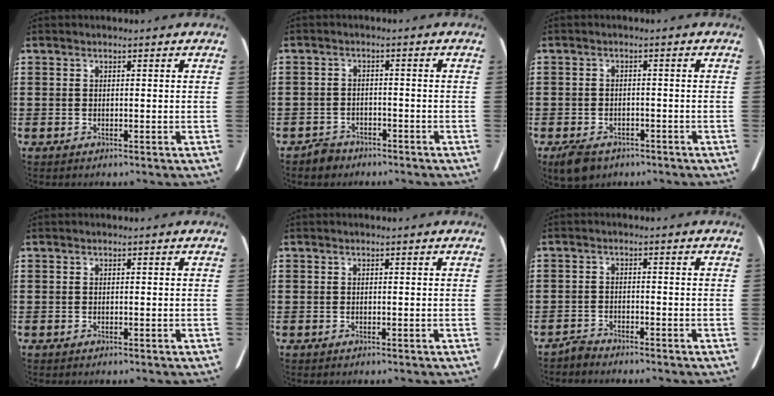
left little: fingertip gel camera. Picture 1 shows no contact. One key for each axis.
{"total": 2.2, "fx": -2.1, "fy": 0.7, "fz": 0.2, "tx": -0.011, "ty": 0.003, "tz": -0.044}
{"total": 2.5, "fx": -2.2, "fy": 0.8, "fz": 0.9, "tx": -0.032, "ty": -0.004, "tz": -0.049}
{"total": 0.0}
{"total": 0.0}
{"total": 1.7, "fx": -1.7, "fy": 0.1, "fz": 0.1, "tx": -0.008, "ty": 0.002, "tz": -0.036}